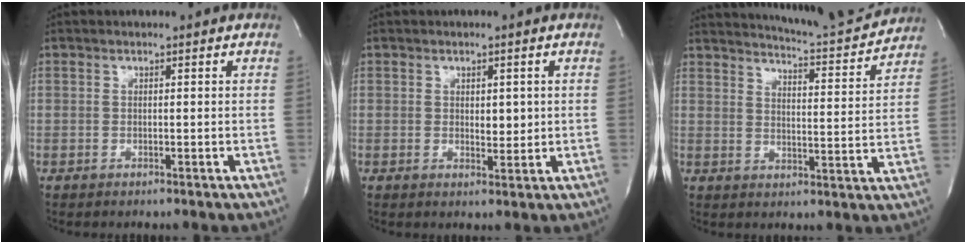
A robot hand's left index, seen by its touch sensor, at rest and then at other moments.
{"total": 2.2, "force": [0.3, 1.1, 1.9], "torque": [-0.026, -0.005, 0.009]}
{"total": 13.1, "force": [12.6, 0.1, 3.3], "torque": [-0.055, -0.028, 0.168]}